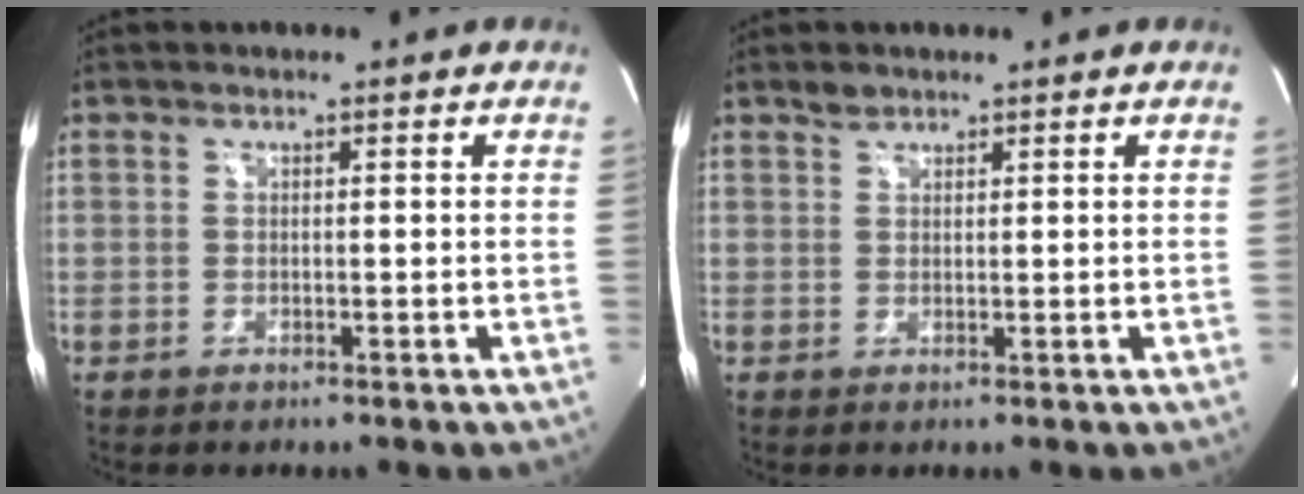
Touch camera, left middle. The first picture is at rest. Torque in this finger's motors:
{"motor_torque": [0.20, 0.05, -0.09, 0.00]}